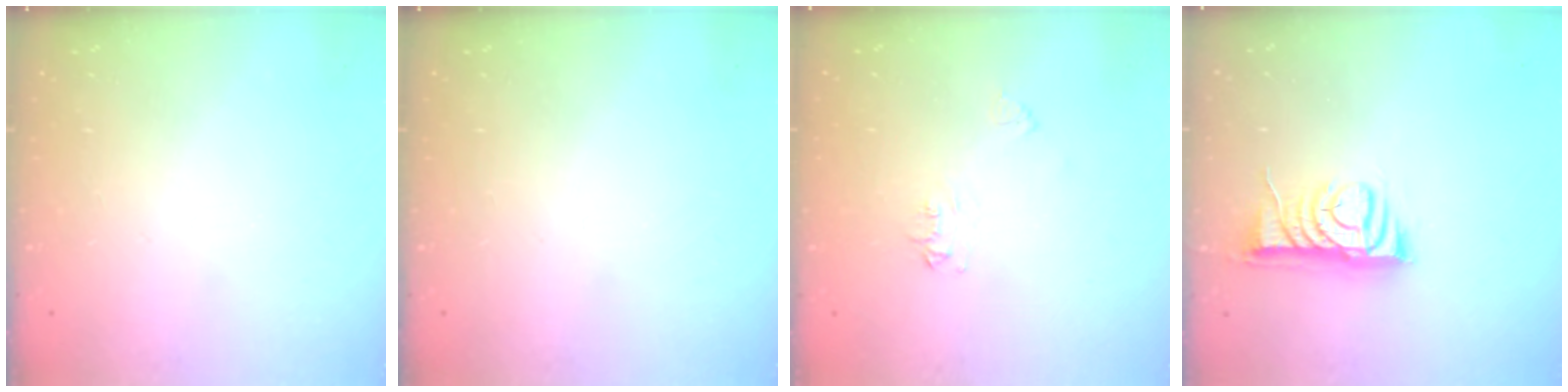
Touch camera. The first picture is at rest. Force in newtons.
{"total": 0.0}
{"total": 5.0, "press": 5.0, "slide": 0.6}
{"total": 9.0, "press": 8.9, "slide": 0.5}